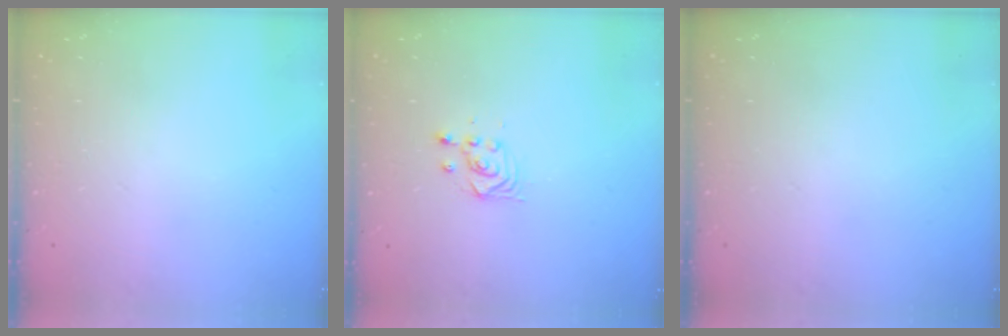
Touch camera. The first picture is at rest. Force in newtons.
{"total": 3.3, "press": 3.2, "slide": 0.4}
{"total": 0.0}